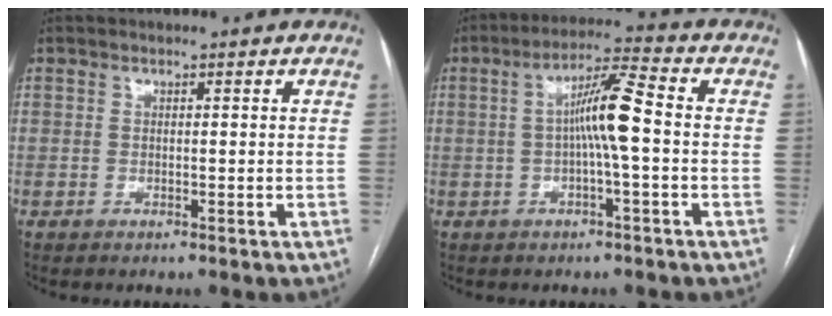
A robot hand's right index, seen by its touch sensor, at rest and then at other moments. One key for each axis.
{"total": 7.7, "fx": -0.3, "fy": 0.2, "fz": 7.7, "tx": -0.138, "ty": 0.018, "tz": -0.010}